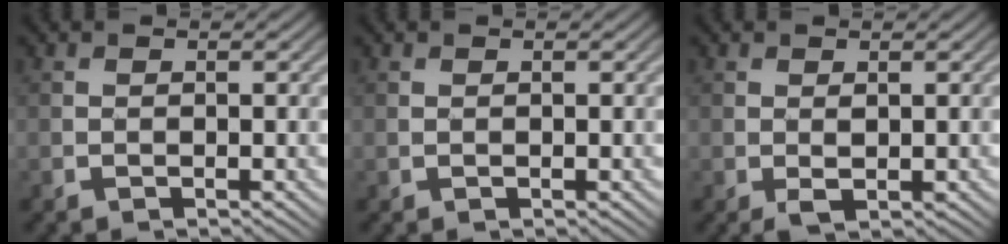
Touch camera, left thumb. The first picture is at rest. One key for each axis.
{"total": 0.0}
{"total": 1.6, "fx": 0.0, "fy": 1.0, "fz": 1.3, "tx": -0.025, "ty": -0.005, "tz": 0.000}